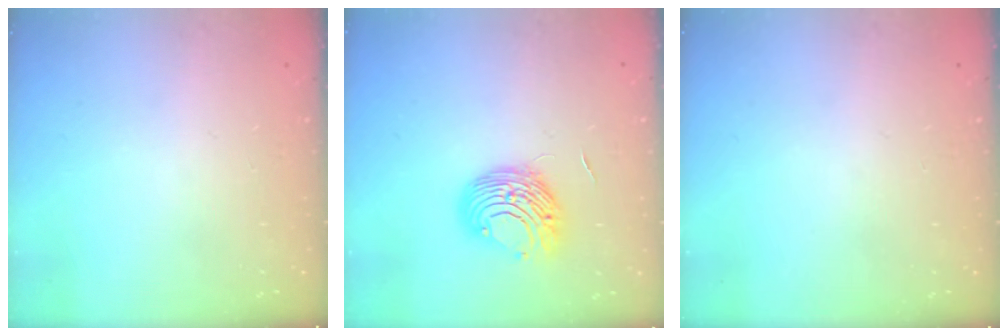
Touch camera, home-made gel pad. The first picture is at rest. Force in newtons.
{"total": 9.4, "press": 9.3, "slide": 1.0}
{"total": 0.0}